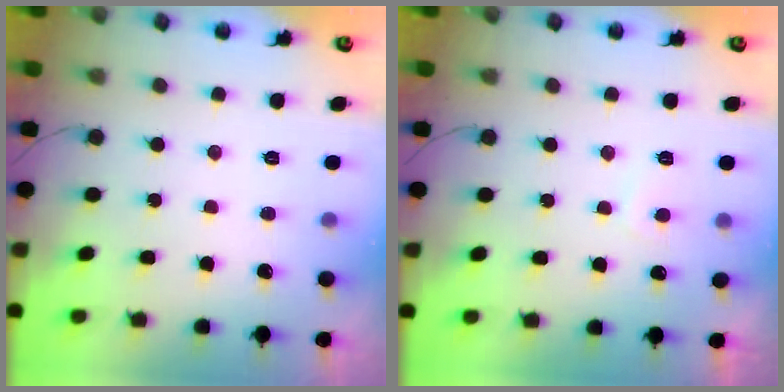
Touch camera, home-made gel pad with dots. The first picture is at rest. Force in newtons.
{"total": 2.1, "press": 2.0, "slide": 0.6}